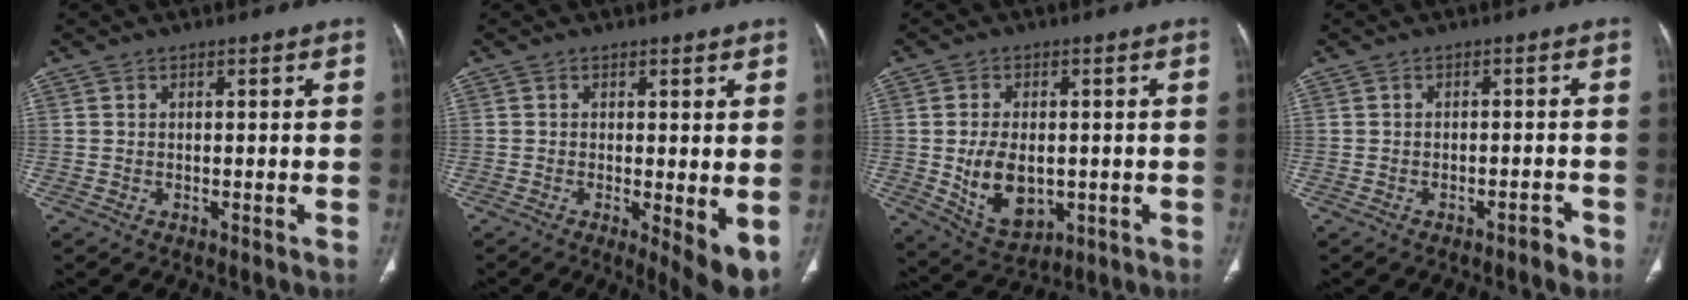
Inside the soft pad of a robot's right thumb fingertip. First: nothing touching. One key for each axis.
{"total": 6.5, "fx": -0.9, "fy": 1.8, "fz": 6.1, "tx": -0.086, "ty": -0.020, "tz": -0.014}
{"total": 10.2, "fx": -1.2, "fy": 6.5, "fz": 7.8, "tx": -0.115, "ty": -0.006, "tz": -0.001}
{"total": 2.0, "fx": -1.6, "fy": 0.7, "fz": 0.9, "tx": -0.011, "ty": 0.015, "tz": -0.021}